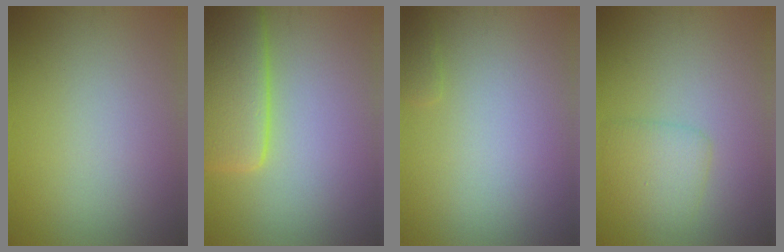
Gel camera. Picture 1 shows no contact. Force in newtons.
{"total": 7.0, "press": 7.0, "slide": 0.4}
{"total": 0.7, "press": 0.7, "slide": 0.0}
{"total": 2.5, "press": 2.5, "slide": 0.1}